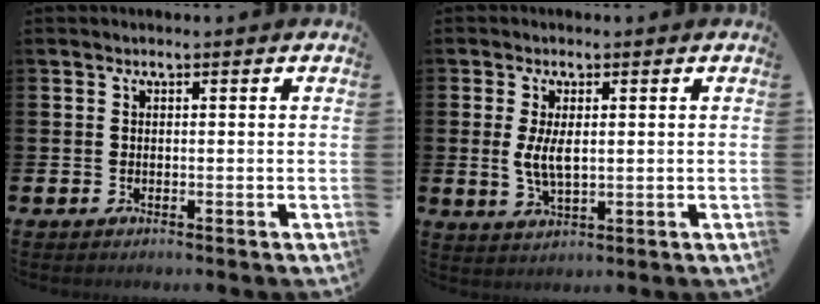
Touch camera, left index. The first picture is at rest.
{"total": 4.1, "force": [0.6, 1.7, 3.6], "torque": [-0.061, 0.000, 0.007]}